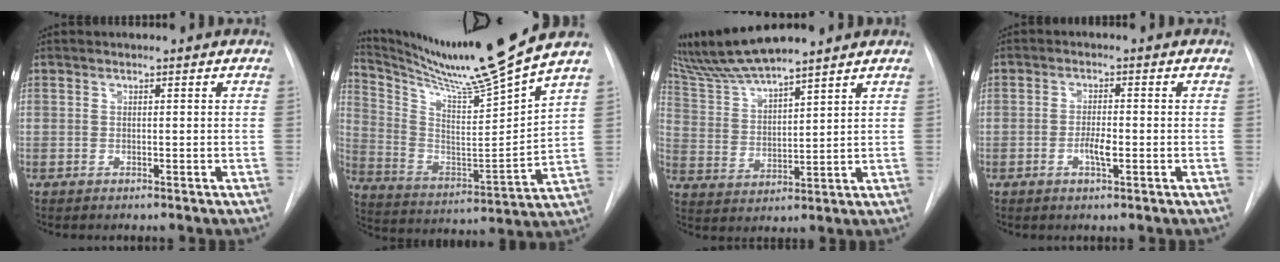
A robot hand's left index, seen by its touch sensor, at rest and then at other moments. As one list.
[{"total": 18.5, "force": [15.8, -2.5, 9.4], "torque": [-0.173, -0.052, 0.263]}, {"total": 10.4, "force": [9.7, -0.1, 3.9], "torque": [-0.083, 0.021, 0.189]}, {"total": 2.7, "force": [-0.9, 0.6, 2.5], "torque": [-0.046, 0.002, -0.015]}]